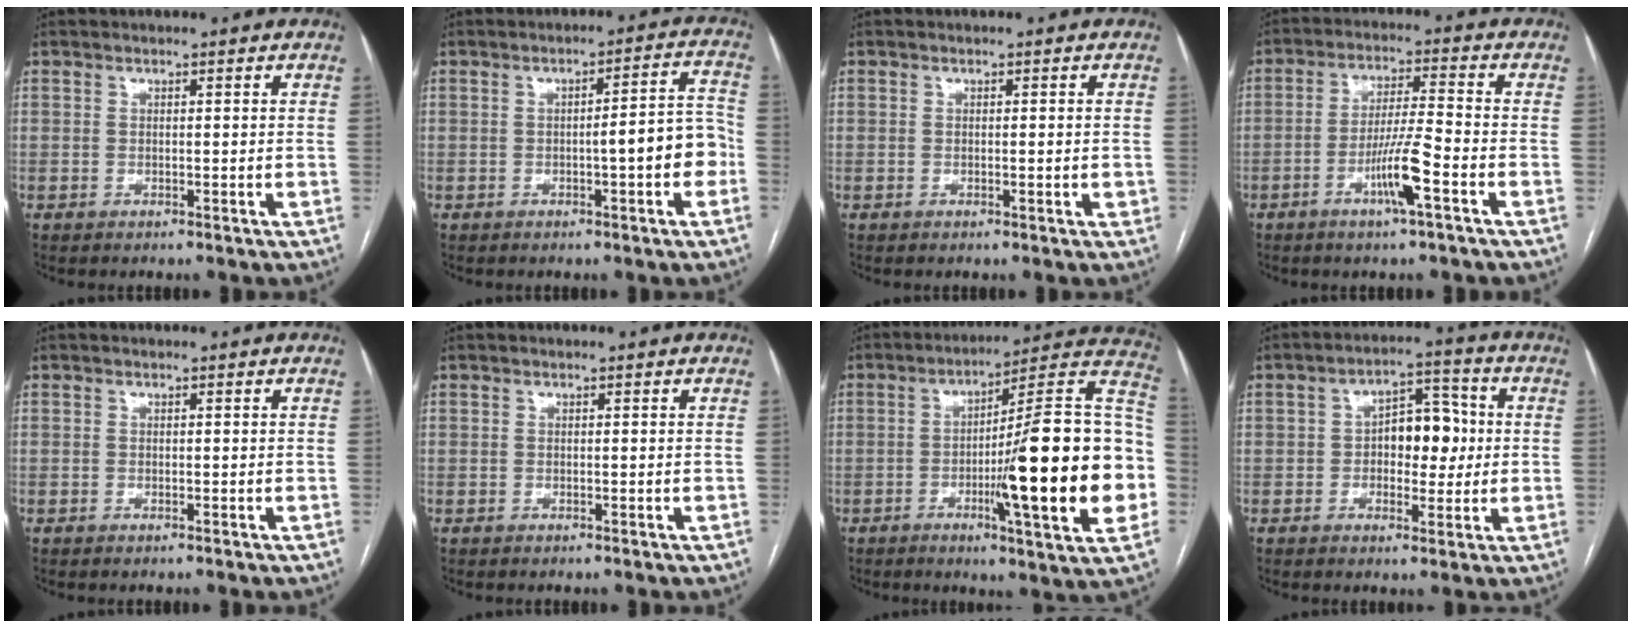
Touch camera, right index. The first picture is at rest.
{"total": 7.0, "force": [-1.9, 0.8, 6.7], "torque": [-0.085, 0.024, -0.026]}
{"total": 1.2, "force": [-0.1, 0.4, 1.1], "torque": [-0.015, 0.002, 0.001]}
{"total": 7.6, "force": [-3.4, -0.2, 6.8], "torque": [-0.130, 0.000, -0.062]}
{"total": 0.0}
{"total": 0.0}
{"total": 24.9, "force": [-4.0, 1.6, 24.6], "torque": [-0.281, 0.013, -0.061]}
{"total": 8.1, "force": [0.2, 4.4, 6.8], "torque": [-0.096, 0.025, 0.004]}